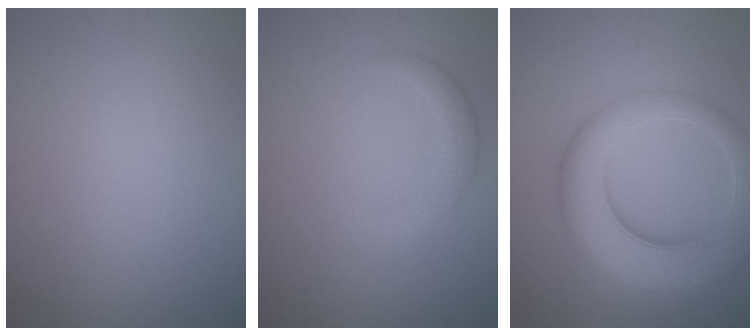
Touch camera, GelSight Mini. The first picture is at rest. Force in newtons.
{"total": 2.0, "press": 2.0, "slide": 0.1}
{"total": 9.5, "press": 9.5, "slide": 0.6}